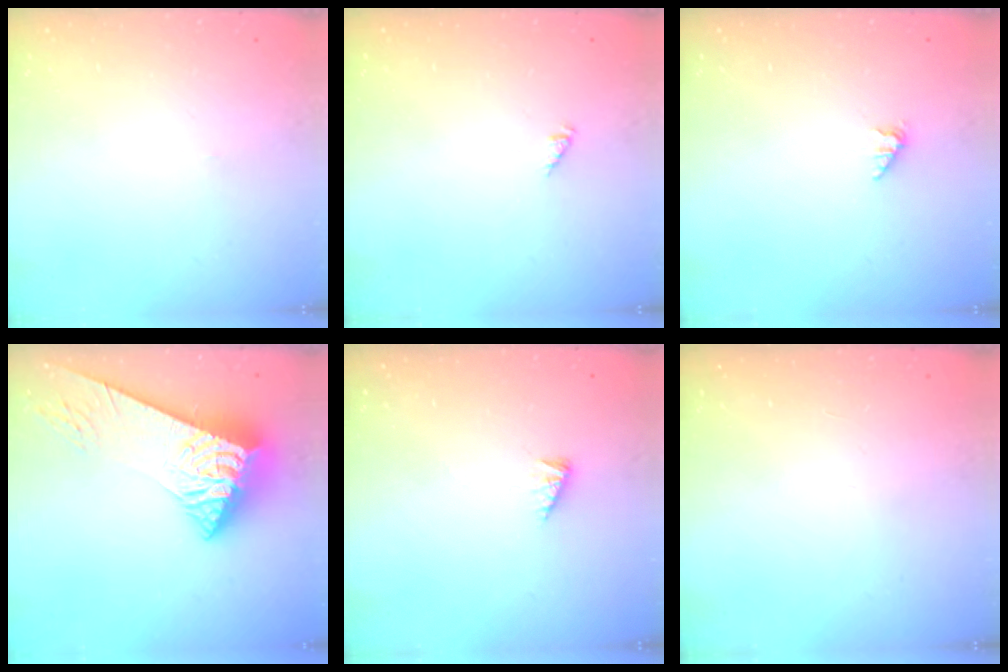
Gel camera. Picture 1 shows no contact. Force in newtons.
{"total": 0.0}
{"total": 1.0, "press": 1.0, "slide": 0.2}
{"total": 8.3, "press": 8.2, "slide": 1.0}
{"total": 2.8, "press": 2.8, "slide": 0.3}
{"total": 0.0}